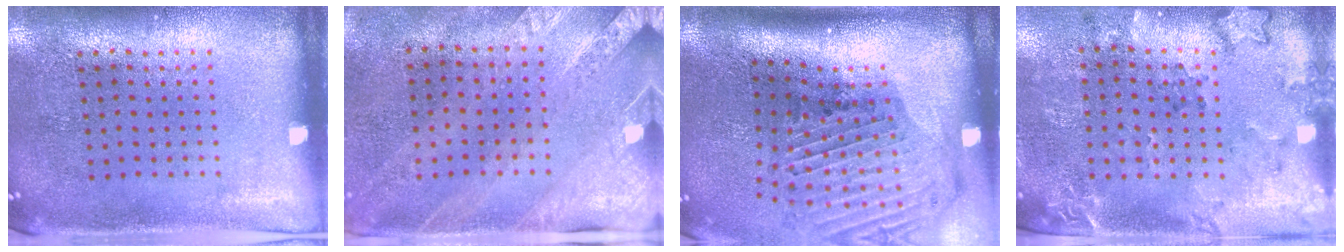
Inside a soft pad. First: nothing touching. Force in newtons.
{"total": 2.5, "press": 2.1, "slide": 1.3}
{"total": 3.0, "press": 2.1, "slide": 2.0}
{"total": 1.9, "press": 1.5, "slide": 1.1}